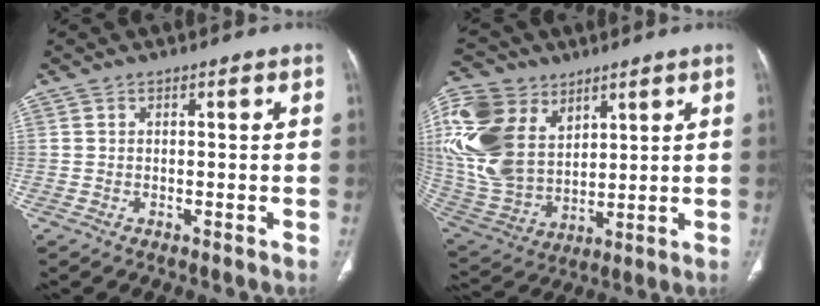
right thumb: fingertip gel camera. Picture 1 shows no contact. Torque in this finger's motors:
{"motor_torque": [0.16, 0.38, 0.97, 1.24, 0.46]}